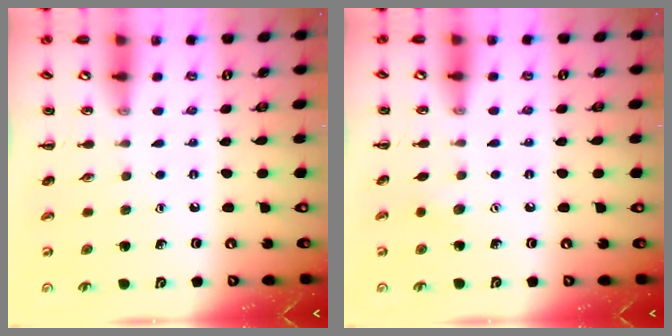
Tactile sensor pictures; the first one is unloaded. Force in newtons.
{"total": 2.8, "press": 2.8, "slide": 0.7}